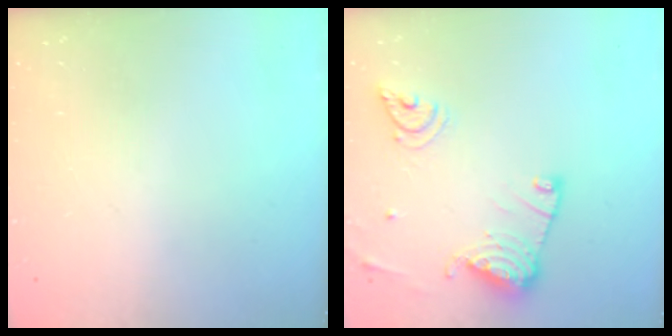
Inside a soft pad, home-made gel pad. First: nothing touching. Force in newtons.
{"total": 14.5, "press": 14.5, "slide": 1.3}